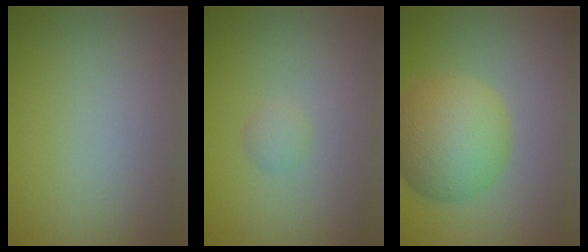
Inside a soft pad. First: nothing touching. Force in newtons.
{"total": 0.8, "press": 0.8, "slide": 0.1}
{"total": 7.1, "press": 7.1, "slide": 0.2}